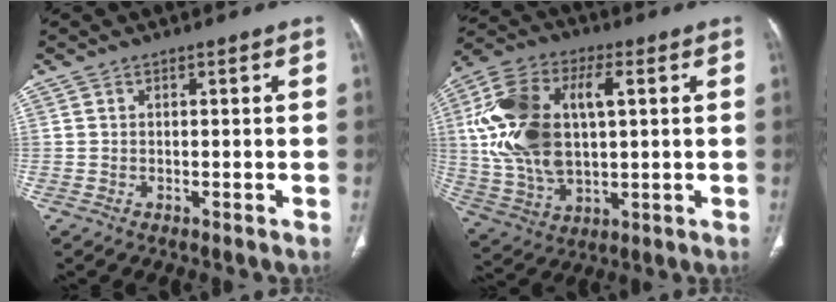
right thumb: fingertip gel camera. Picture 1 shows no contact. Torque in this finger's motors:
{"motor_torque": [2.53, 2.48, 2.27, 0.39, 0.29]}